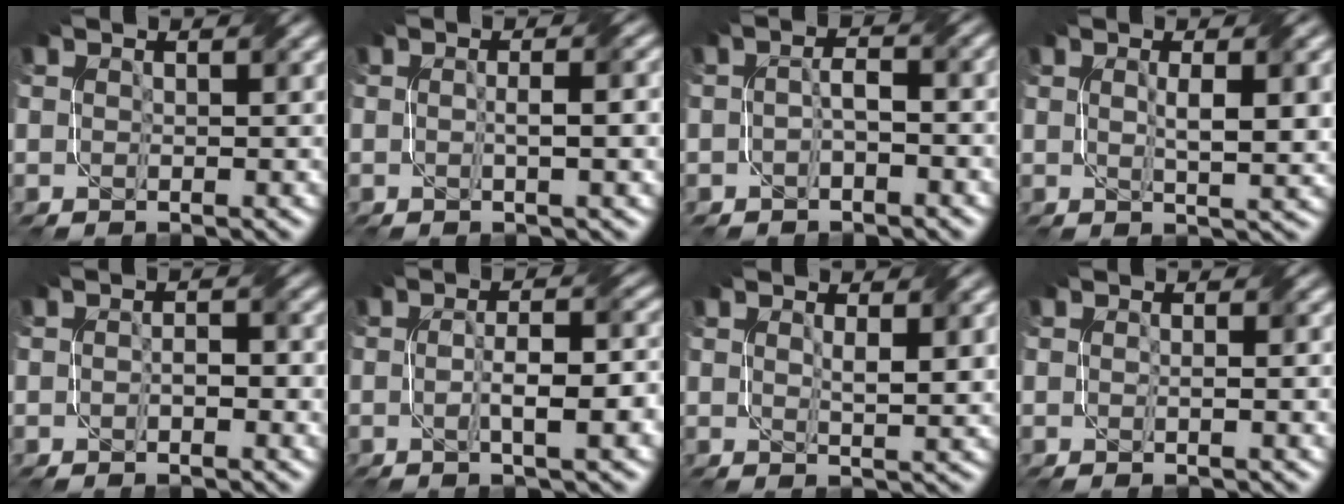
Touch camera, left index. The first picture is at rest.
{"total": 3.5, "force": [0.0, 0.9, 3.4], "torque": [-0.038, 0.008, -0.007]}
{"total": 2.3, "force": [-0.9, 0.8, 1.9], "torque": [-0.035, 0.005, -0.017]}
{"total": 4.5, "force": [0.5, 1.0, 4.4], "torque": [-0.072, 0.003, 0.012]}
{"total": 2.8, "force": [-0.3, 1.3, 2.5], "torque": [-0.033, 0.001, -0.006]}
{"total": 5.9, "force": [-0.8, 1.4, 5.7], "torque": [-0.084, 0.002, -0.009]}
{"total": 2.7, "force": [0.9, 0.5, 2.5], "torque": [-0.043, 0.000, 0.018]}
{"total": 1.8, "force": [-0.1, 0.2, 1.8], "torque": [-0.027, -0.001, -0.003]}